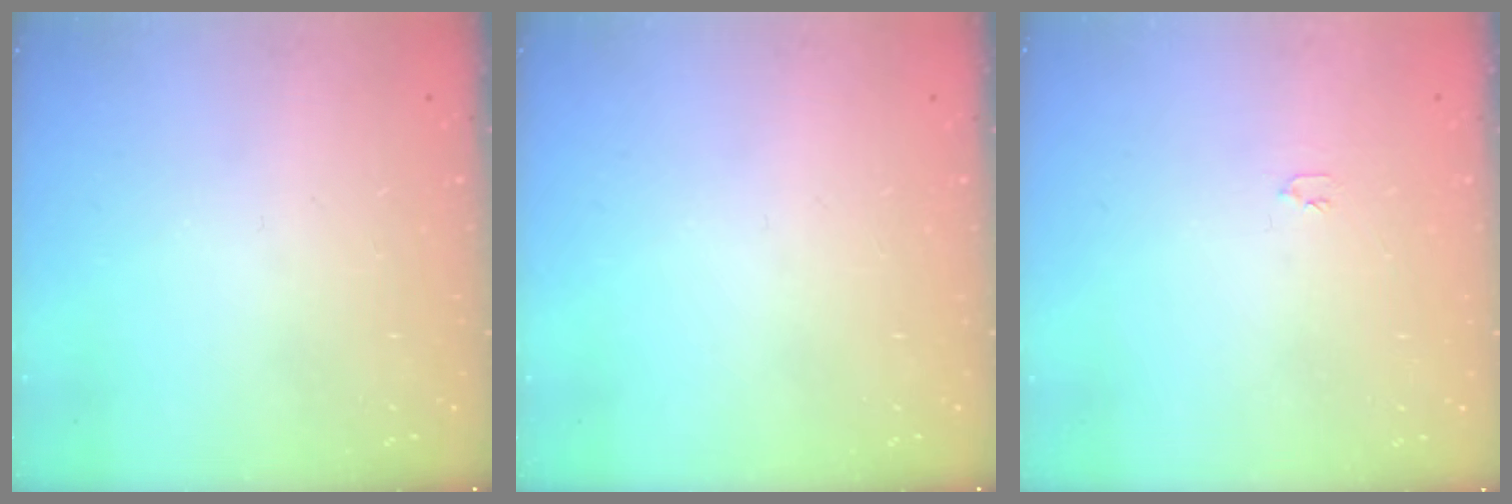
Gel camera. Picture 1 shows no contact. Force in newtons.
{"total": 0.0}
{"total": 2.9, "press": 2.9, "slide": 0.4}